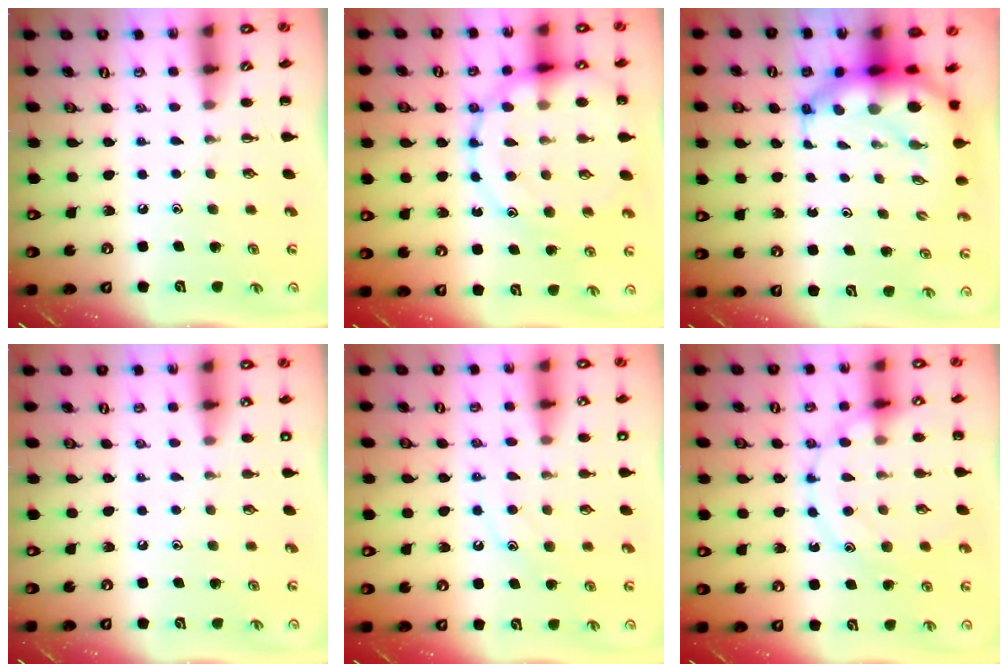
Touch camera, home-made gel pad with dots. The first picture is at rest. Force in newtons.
{"total": 18.7, "press": 18.6, "slide": 1.5}
{"total": 8.5, "press": 8.3, "slide": 2.1}
{"total": 1.1, "press": 1.1, "slide": 0.2}
{"total": 10.4, "press": 10.3, "slide": 1.4}
{"total": 14.3, "press": 14.3, "slide": 0.3}